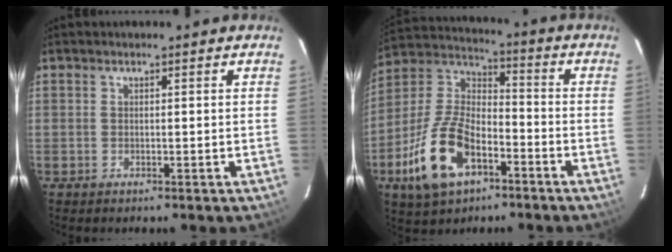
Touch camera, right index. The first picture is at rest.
{"total": 17.0, "force": [-7.8, 9.1, 11.9], "torque": [-0.260, 0.006, -0.141]}